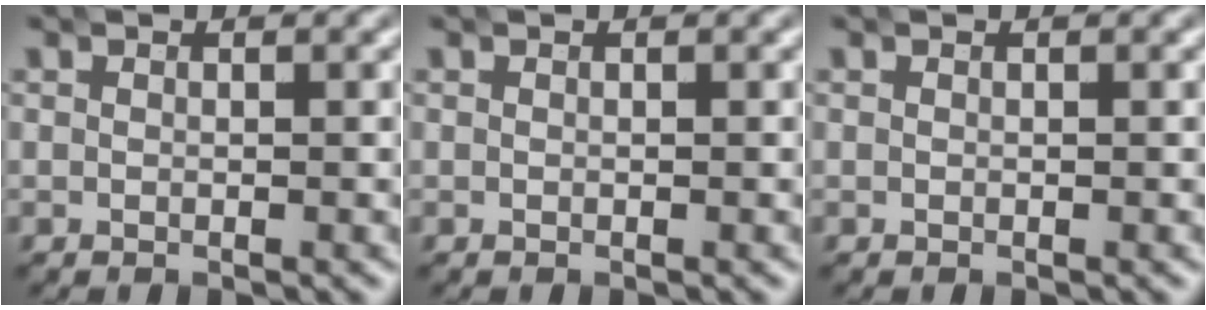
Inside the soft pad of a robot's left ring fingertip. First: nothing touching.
{"total": 0.0}
{"total": 0.0}